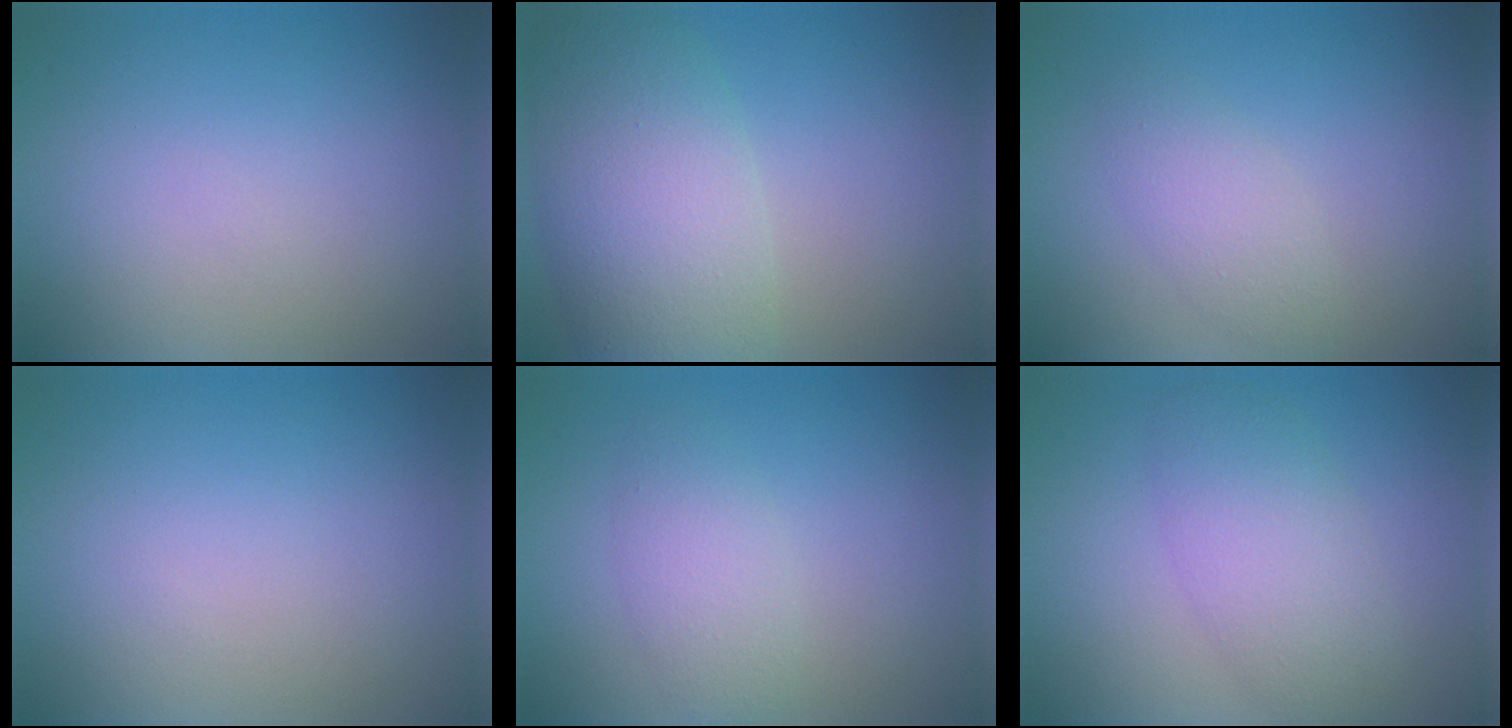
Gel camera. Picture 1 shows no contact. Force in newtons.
{"total": 8.4, "press": 8.4, "slide": 0.3}
{"total": 2.5, "press": 2.5, "slide": 0.0}
{"total": 0.0}
{"total": 2.7, "press": 2.7, "slide": 0.1}
{"total": 5.0, "press": 5.0, "slide": 0.1}